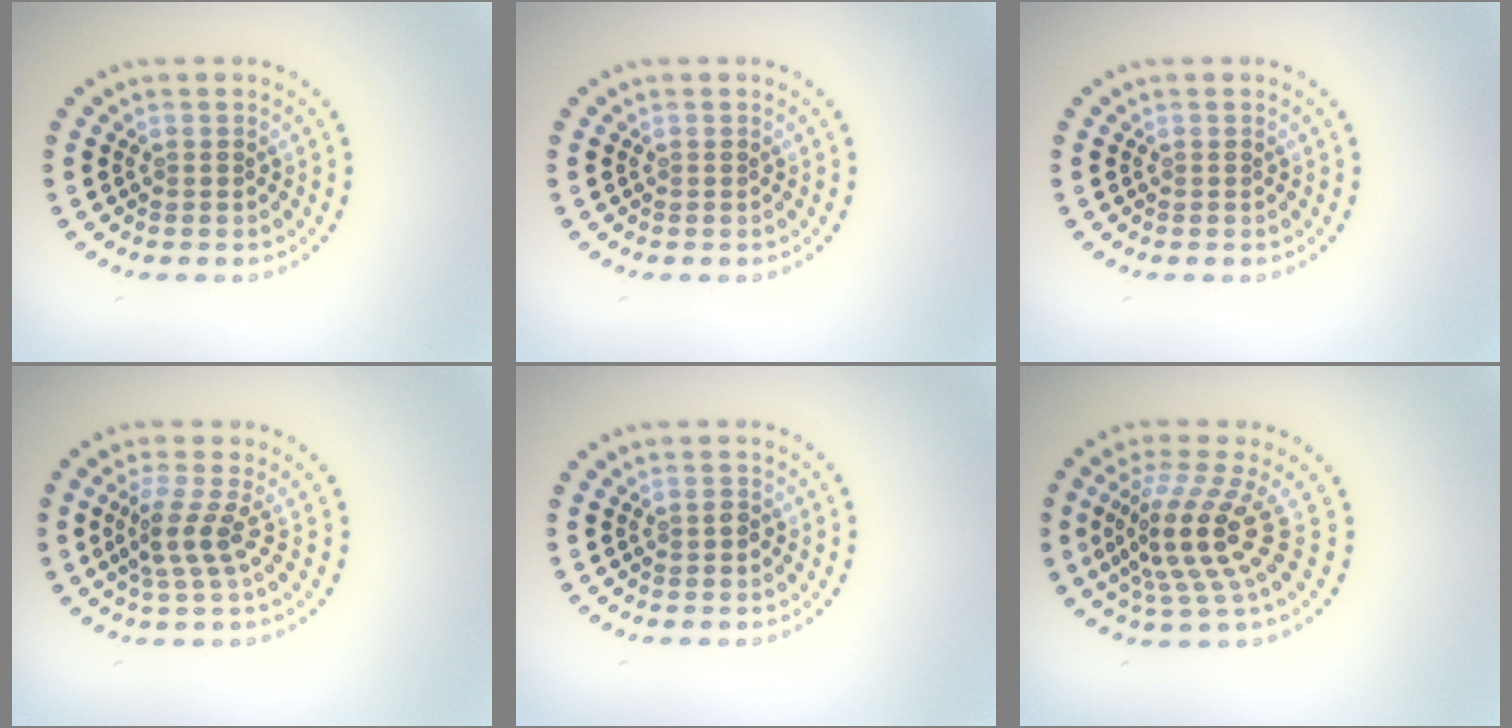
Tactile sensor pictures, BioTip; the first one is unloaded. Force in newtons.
{"total": 0.0}
{"total": 0.0}
{"total": 2.5, "press": 1.9, "slide": 1.7}
{"total": 0.7, "press": 0.7, "slide": 0.1}
{"total": 5.1, "press": 3.6, "slide": 3.5}